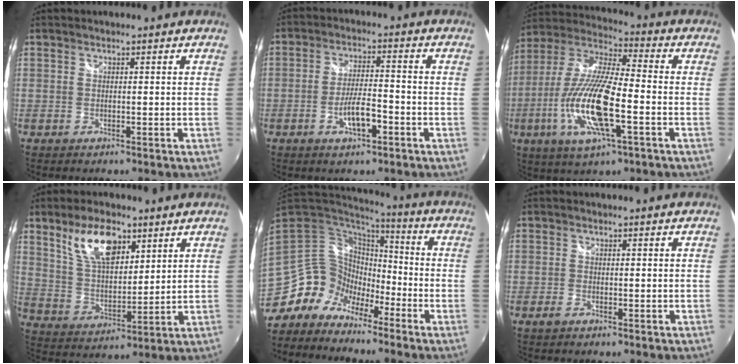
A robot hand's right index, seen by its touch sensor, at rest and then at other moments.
{"total": 6.5, "force": [-3.1, 1.7, 5.4], "torque": [-0.105, 0.000, -0.050]}
{"total": 18.6, "force": [-5.8, 4.6, 17.1], "torque": [-0.352, -0.019, -0.117]}
{"total": 12.3, "force": [6.8, 5.8, 8.5], "torque": [-0.153, 0.013, 0.136]}
{"total": 11.2, "force": [-7.9, 7.3, 3.1], "torque": [-0.056, 0.025, -0.151]}
{"total": 1.3, "force": [-0.9, 0.7, 0.7], "torque": [-0.014, -0.002, -0.018]}